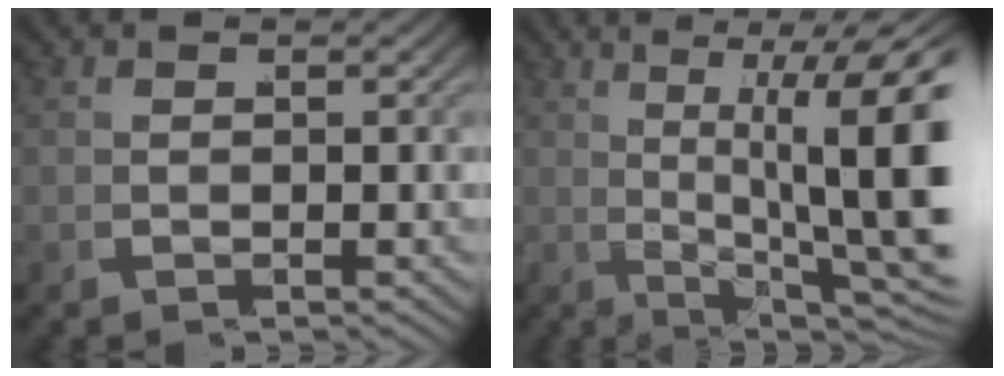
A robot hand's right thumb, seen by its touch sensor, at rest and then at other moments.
{"total": 11.8, "force": [1.5, 4.9, 10.6], "torque": [-0.144, 0.005, 0.020]}